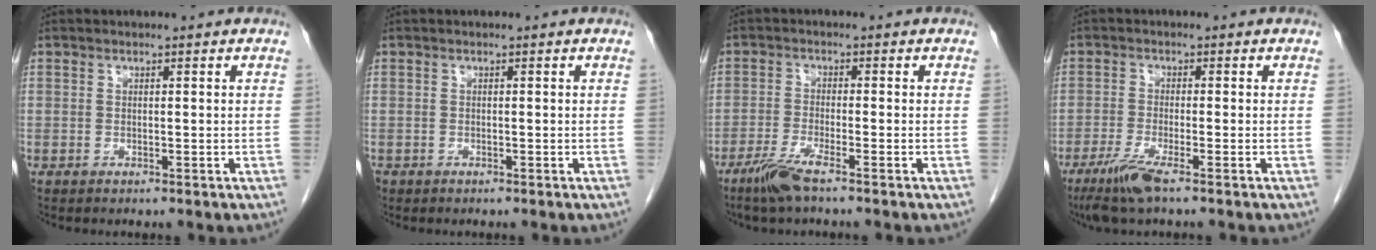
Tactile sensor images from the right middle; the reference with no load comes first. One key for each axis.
{"total": 0.6, "fx": -0.4, "fy": 0.4, "fz": 0.0, "tx": -0.009, "ty": 0.003, "tz": -0.006}
{"total": 4.4, "fx": -3.2, "fy": 0.0, "fz": 3.0, "tx": -0.069, "ty": -0.011, "tz": -0.067}
{"total": 5.1, "fx": -3.3, "fy": 0.1, "fz": 3.8, "tx": -0.082, "ty": -0.016, "tz": -0.067}